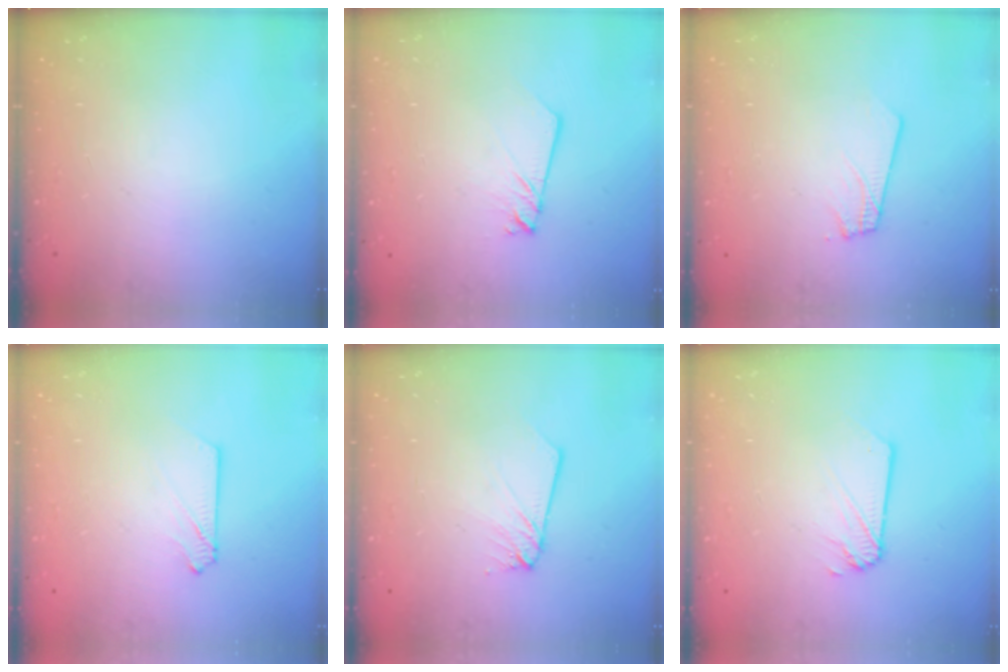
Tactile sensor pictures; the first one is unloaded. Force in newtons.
{"total": 2.4, "press": 2.4, "slide": 0.2}
{"total": 1.8, "press": 1.8, "slide": 0.1}
{"total": 3.0, "press": 3.0, "slide": 0.4}
{"total": 3.1, "press": 3.0, "slide": 0.3}
{"total": 1.9, "press": 1.9, "slide": 0.3}